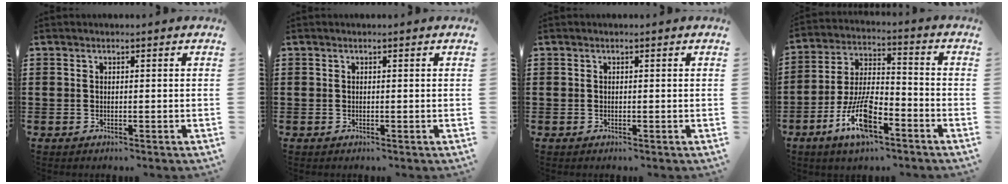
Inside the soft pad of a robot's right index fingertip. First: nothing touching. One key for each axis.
{"total": 0.0}
{"total": 0.0}
{"total": 11.1, "fx": -6.0, "fy": 3.8, "fz": 8.6, "tx": -0.188, "ty": 0.002, "tz": -0.112}